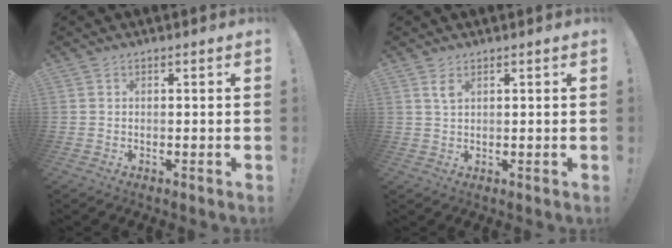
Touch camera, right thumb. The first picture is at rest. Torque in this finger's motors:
{"motor_torque": [-0.08, 0.09, -0.02, 0.24, -0.02]}